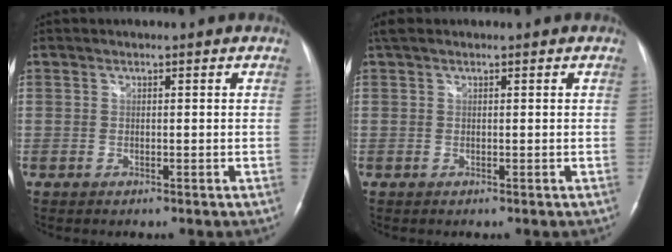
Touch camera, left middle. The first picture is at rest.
{"total": 1.8, "force": [1.3, 0.8, 1.0], "torque": [-0.025, 0.025, 0.024]}